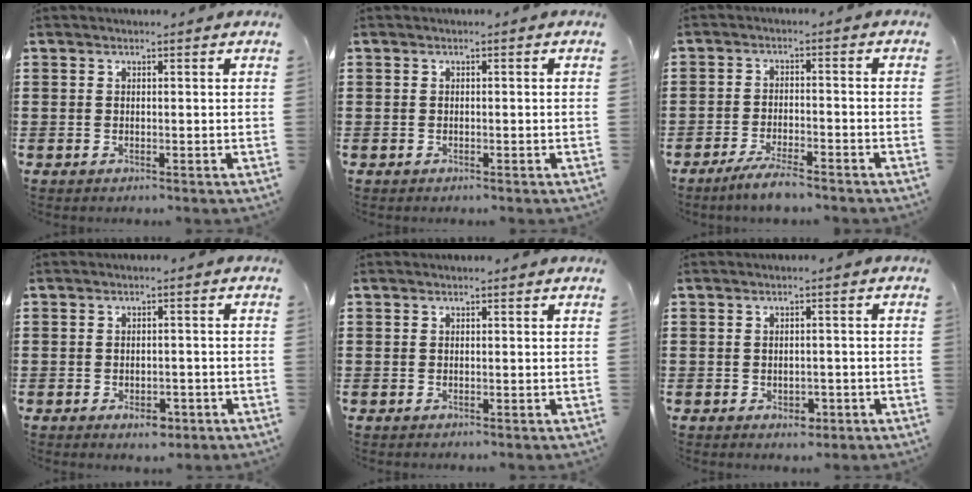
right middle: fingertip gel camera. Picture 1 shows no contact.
{"total": 0.0}
{"total": 4.3, "force": [-3.7, 0.4, 2.2], "torque": [-0.050, -0.005, -0.072]}
{"total": 2.6, "force": [-1.5, 1.5, 1.6], "torque": [-0.027, 0.002, -0.028]}
{"total": 0.0}
{"total": 1.7, "force": [-0.6, 1.4, 0.9], "torque": [-0.011, -0.002, -0.015]}